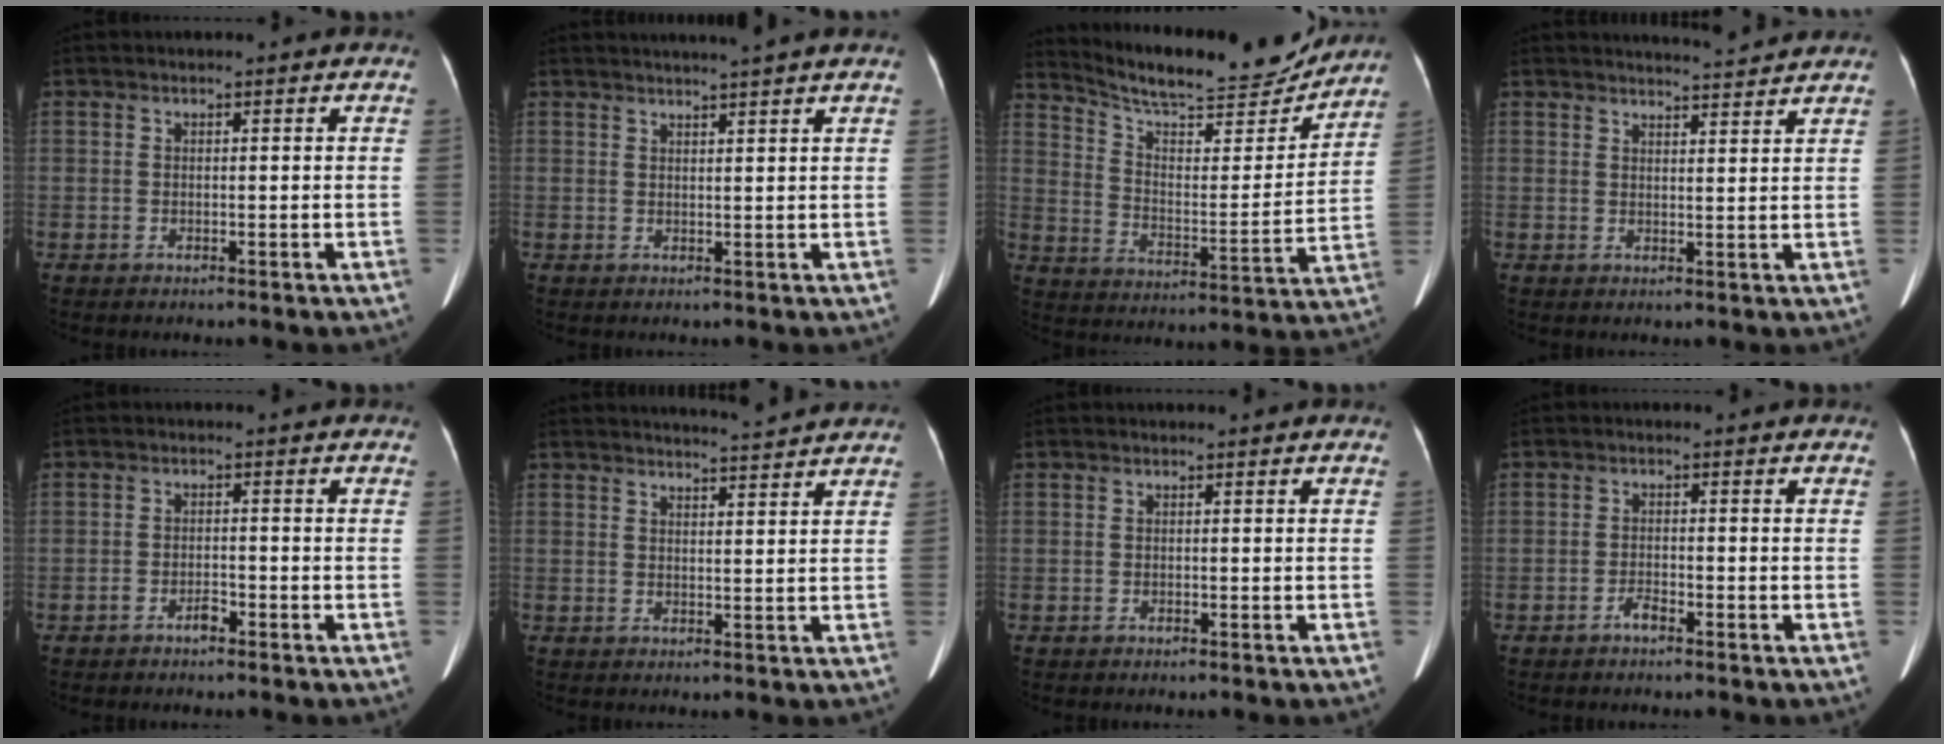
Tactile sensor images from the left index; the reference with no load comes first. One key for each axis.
{"total": 5.7, "fx": 5.1, "fy": -1.1, "fz": 2.4, "tx": -0.029, "ty": 0.016, "tz": 0.061}
{"total": 19.0, "fx": 17.8, "fy": 2.9, "fz": 6.0, "tx": -0.102, "ty": -0.017, "tz": 0.263}
{"total": 5.4, "fx": 5.3, "fy": -0.3, "fz": 0.9, "tx": -0.020, "ty": 0.006, "tz": 0.066}
{"total": 1.7, "fx": -1.3, "fy": 0.6, "fz": 0.9, "tx": -0.016, "ty": 0.002, "tz": -0.020}
{"total": 5.5, "fx": 5.3, "fy": -0.6, "fz": 1.1, "tx": -0.022, "ty": 0.006, "tz": 0.066}
{"total": 0.0}
{"total": 1.5, "fx": -1.2, "fy": 0.3, "fz": 0.9, "tx": -0.018, "ty": 0.000, "tz": -0.022}